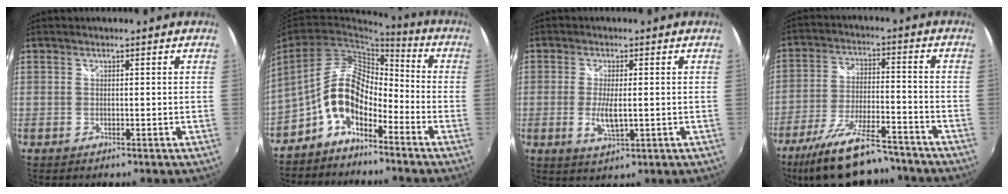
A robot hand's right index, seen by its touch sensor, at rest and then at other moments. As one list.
[{"total": 9.5, "force": [-5.4, 4.9, 6.1], "torque": [-0.120, 0.015, -0.107]}, {"total": 5.1, "force": [-0.8, 1.6, 4.7], "torque": [-0.093, -0.011, -0.011]}, {"total": 18.5, "force": [-15.6, 4.8, 8.8], "torque": [-0.180, -0.020, -0.244]}]